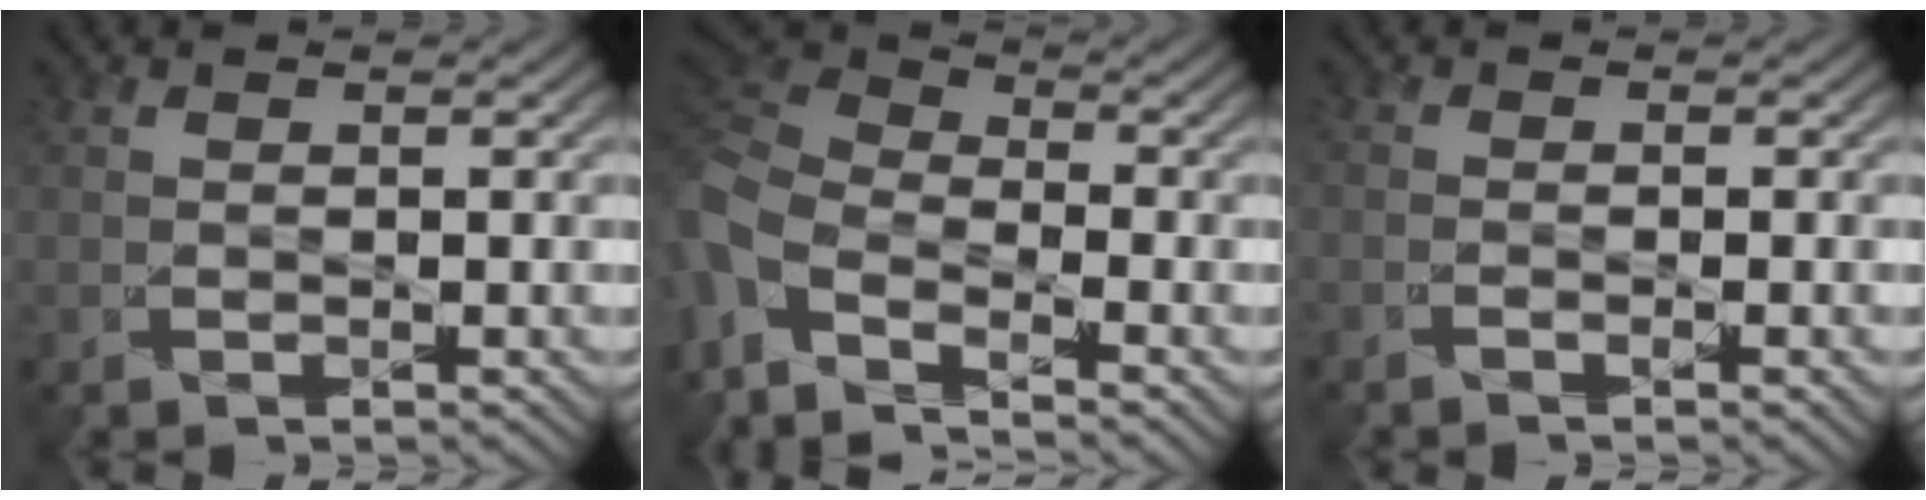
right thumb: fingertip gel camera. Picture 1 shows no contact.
{"total": 10.8, "force": [-5.5, 5.3, 7.6], "torque": [-0.209, -0.016, -0.116]}
{"total": 1.7, "force": [-0.9, 0.2, 1.4], "torque": [-0.022, 0.003, -0.024]}